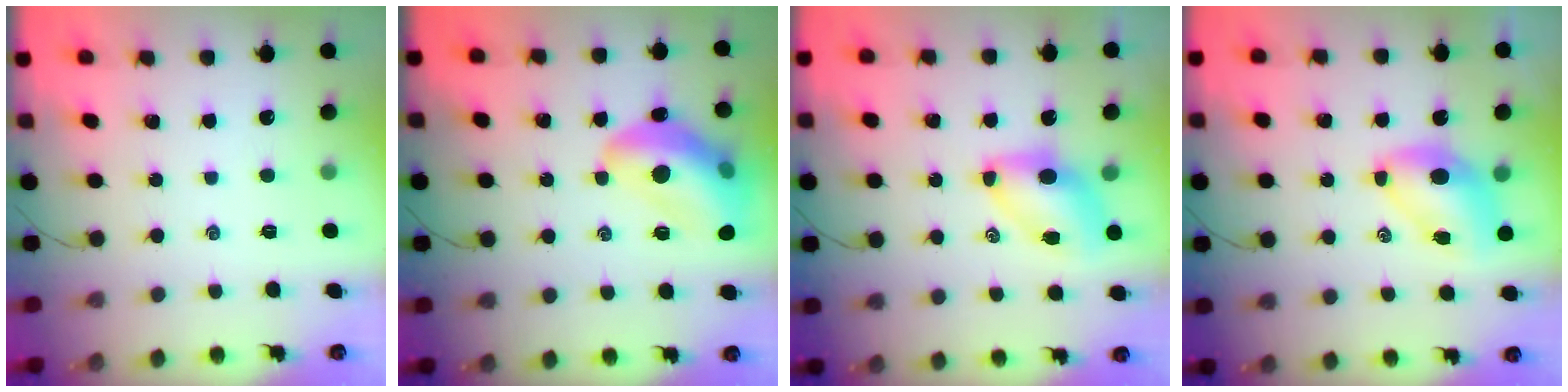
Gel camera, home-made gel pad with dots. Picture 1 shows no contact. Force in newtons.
{"total": 16.4, "press": 16.3, "slide": 1.8}
{"total": 7.2, "press": 7.1, "slide": 1.1}
{"total": 8.4, "press": 8.2, "slide": 1.8}